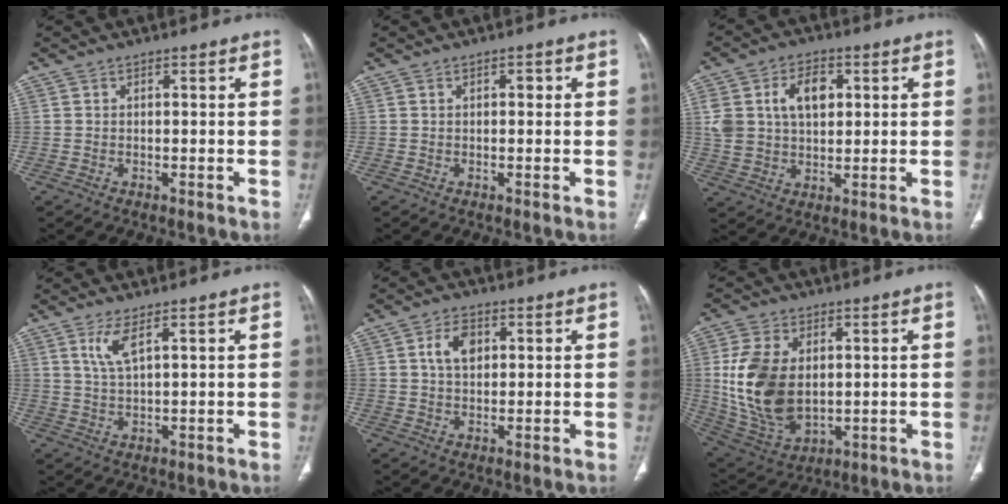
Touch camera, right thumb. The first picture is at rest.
{"total": 1.0, "force": [0.2, 0.7, 0.8], "torque": [-0.005, 0.003, 0.001]}
{"total": 11.6, "force": [3.1, 7.8, 8.0], "torque": [-0.123, 0.005, 0.063]}
{"total": 4.2, "force": [2.1, 0.9, 3.5], "torque": [-0.080, -0.013, 0.052]}
{"total": 5.5, "force": [1.6, 3.6, 3.8], "torque": [-0.059, 0.002, 0.028]}
{"total": 17.0, "force": [1.5, 10.9, 13.0], "torque": [-0.243, -0.012, 0.048]}